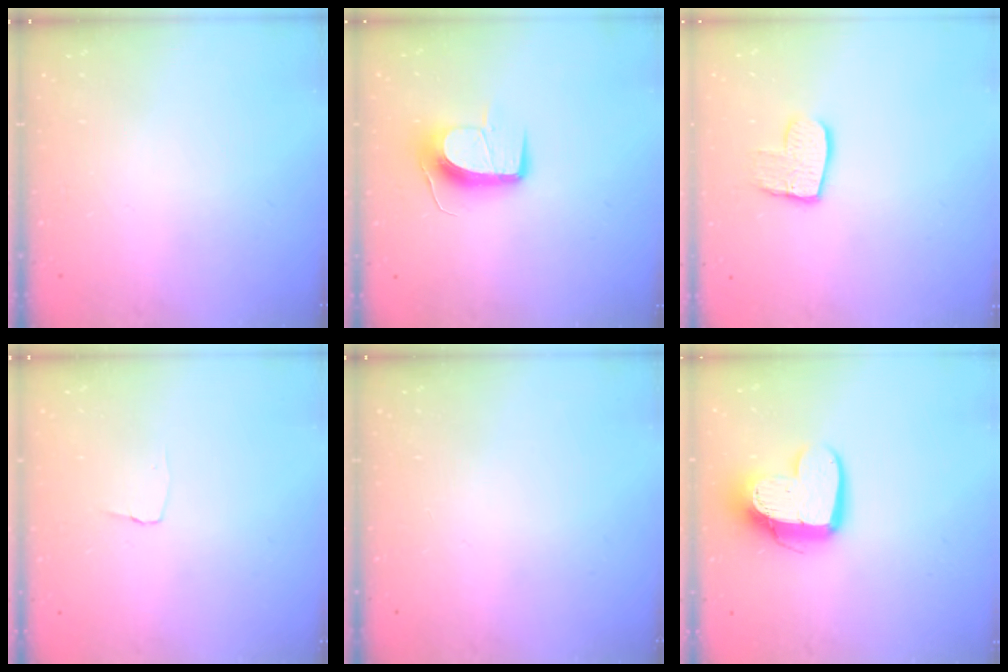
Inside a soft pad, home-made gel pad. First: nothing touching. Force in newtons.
{"total": 11.6, "press": 11.6, "slide": 0.1}
{"total": 10.1, "press": 10.0, "slide": 0.7}
{"total": 2.9, "press": 2.8, "slide": 0.3}
{"total": 0.0}
{"total": 13.5, "press": 13.5, "slide": 1.1}